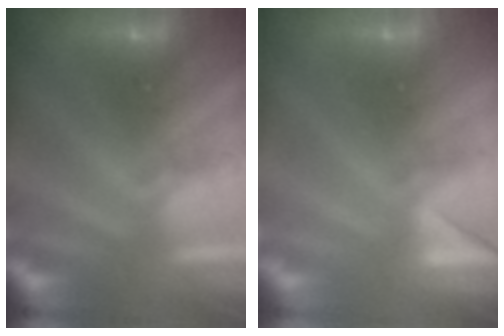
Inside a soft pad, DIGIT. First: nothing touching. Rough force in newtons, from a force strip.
{"total": 4.7}